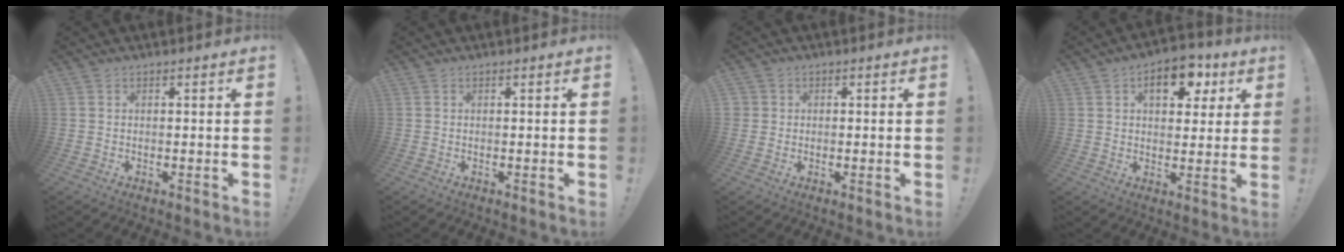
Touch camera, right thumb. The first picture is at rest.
{"total": 0.0}
{"total": 1.8, "force": [-0.2, 1.7, 0.5], "torque": [-0.009, 0.005, -0.003]}
{"total": 10.6, "force": [4.2, 6.4, 7.3], "torque": [-0.090, -0.007, 0.068]}